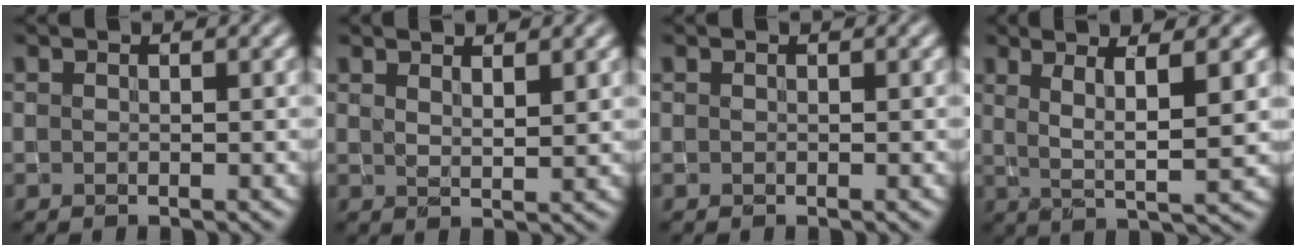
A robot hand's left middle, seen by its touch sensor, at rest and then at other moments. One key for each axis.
{"total": 2.3, "fx": 1.8, "fy": 0.5, "fz": 1.3, "tx": -0.016, "ty": -0.002, "tz": 0.030}
{"total": 0.0}
{"total": 5.4, "fx": 1.7, "fy": 1.1, "fz": 5.0, "tx": -0.088, "ty": -0.003, "tz": 0.033}